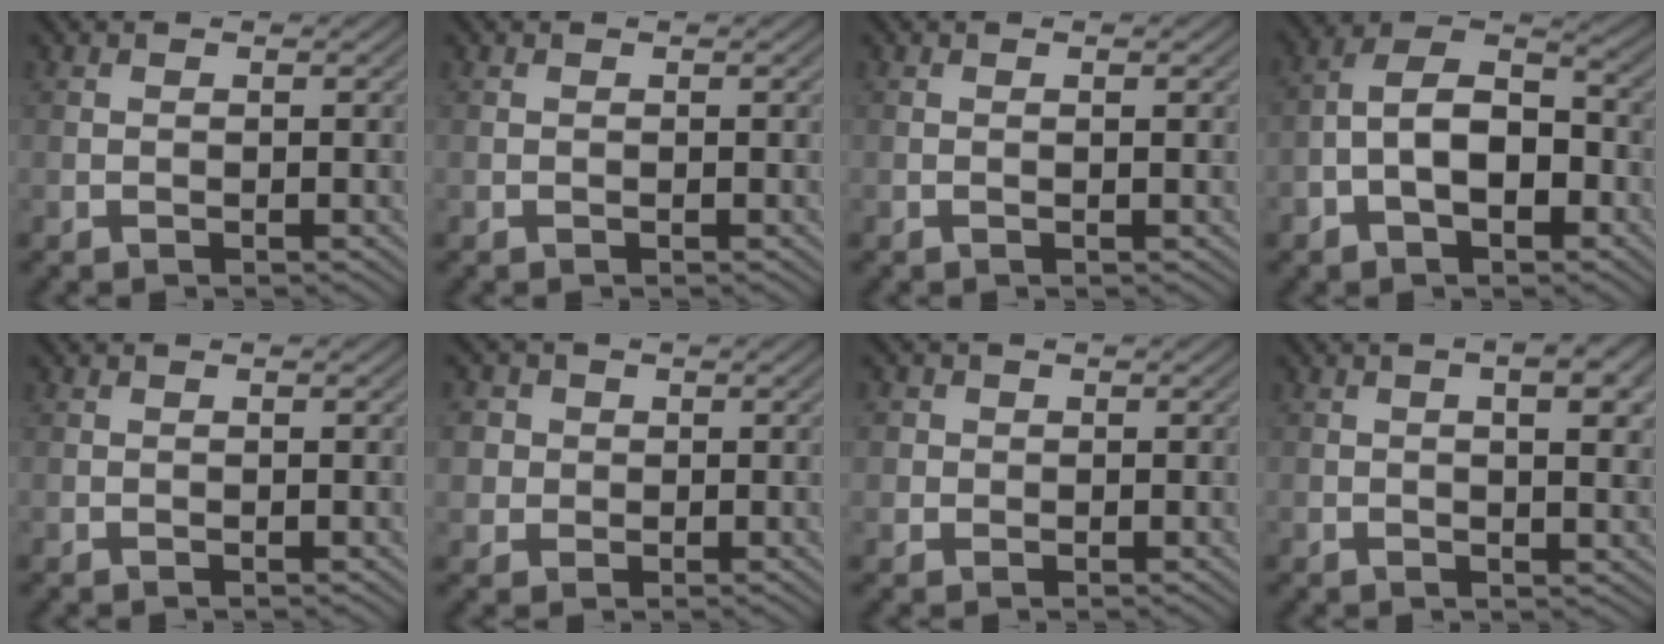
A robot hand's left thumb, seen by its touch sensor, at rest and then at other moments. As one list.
[{"total": 0.0}, {"total": 0.7, "force": [0.1, -0.1, 0.7], "torque": [-0.014, 0.002, 0.001]}, {"total": 8.7, "force": [-2.7, 4.9, 6.7], "torque": [-0.118, 0.013, -0.057]}, {"total": 0.0}, {"total": 4.0, "force": [1.0, 3.7, 1.1], "torque": [-0.037, 0.002, 0.011]}, {"total": 2.1, "force": [0.4, 2.0, 0.4], "torque": [-0.013, -0.002, 0.006]}, {"total": 5.8, "force": [1.3, 1.8, 5.4], "torque": [-0.083, 0.001, 0.019]}]